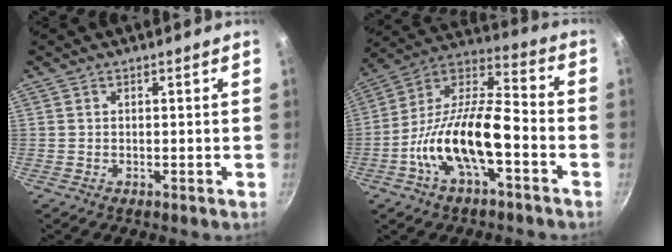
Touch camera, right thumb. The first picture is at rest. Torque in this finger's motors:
{"motor_torque": [1.81, 1.61, 1.75, -1.02, 0.19]}